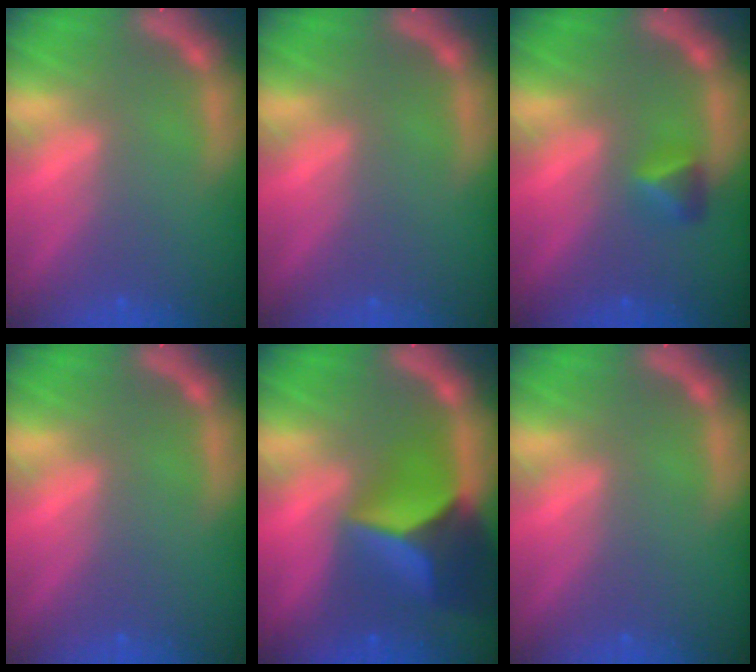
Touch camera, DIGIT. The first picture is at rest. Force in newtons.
{"total": 0.0}
{"total": 1.9}
{"total": 0.0}
{"total": 9.5}
{"total": 0.0}